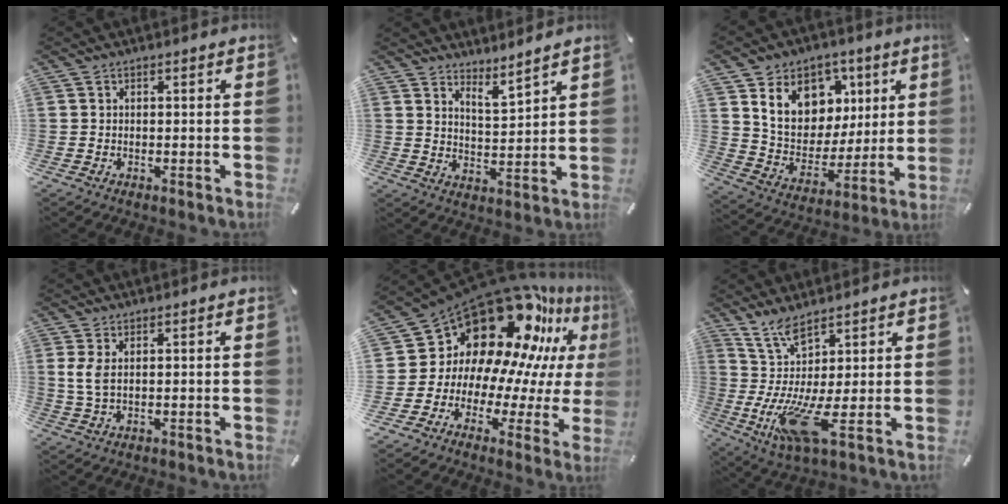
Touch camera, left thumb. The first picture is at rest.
{"total": 4.8, "force": [4.7, 0.2, 0.6], "torque": [-0.010, -0.040, 0.084]}
{"total": 15.8, "force": [6.5, 12.8, 6.7], "torque": [-0.112, -0.026, 0.129]}
{"total": 4.1, "force": [1.0, 1.7, 3.6], "torque": [-0.088, -0.002, 0.014]}
{"total": 22.0, "force": [14.4, 13.3, 10.1], "torque": [-0.182, -0.145, 0.263]}
{"total": 12.0, "force": [1.9, 1.7, 11.7], "torque": [-0.250, -0.043, 0.030]}